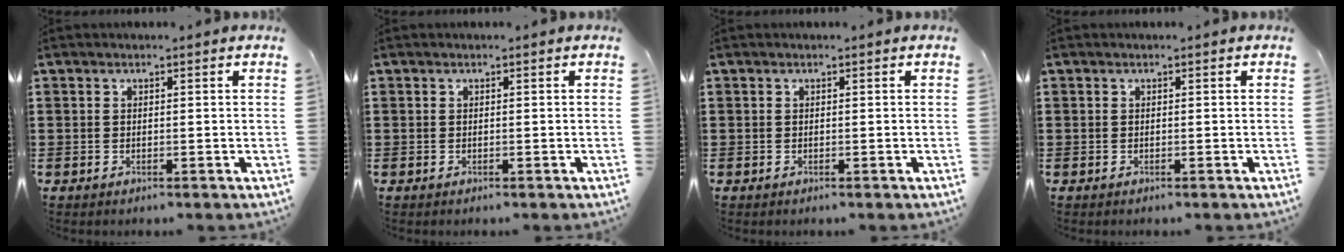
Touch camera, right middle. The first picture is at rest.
{"total": 0.0}
{"total": 0.0}
{"total": 0.0}